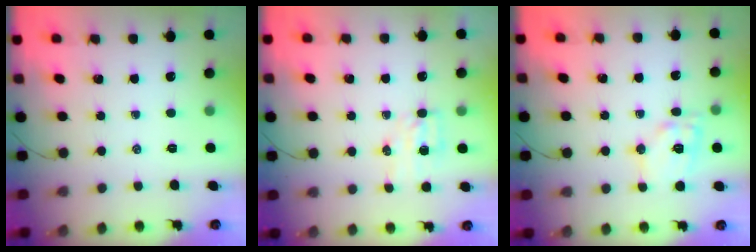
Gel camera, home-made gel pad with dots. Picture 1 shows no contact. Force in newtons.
{"total": 4.6, "press": 4.5, "slide": 1.0}
{"total": 12.2, "press": 12.1, "slide": 1.5}